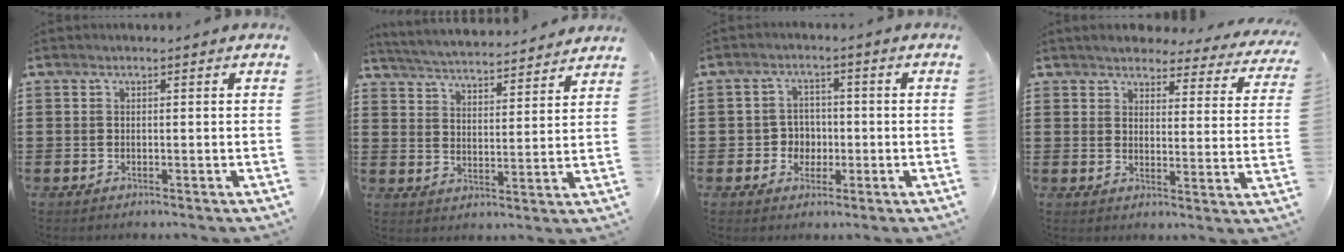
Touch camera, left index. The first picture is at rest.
{"total": 3.9, "force": [3.8, -0.6, 0.1], "torque": [-0.026, -0.036, 0.060]}
{"total": 3.7, "force": [-0.8, 3.4, 1.1], "torque": [-0.034, 0.005, -0.020]}
{"total": 4.0, "force": [3.9, 0.4, 0.8], "torque": [-0.038, -0.023, 0.066]}